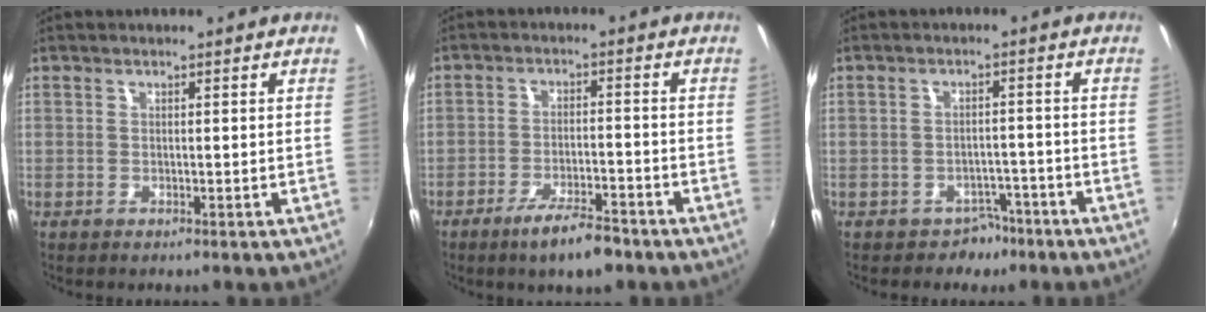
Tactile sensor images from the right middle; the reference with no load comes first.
{"total": 7.6, "force": [-5.5, 1.7, 5.0], "torque": [-0.103, -0.005, -0.087]}
{"total": 3.8, "force": [-2.8, 2.5, 0.5], "torque": [-0.009, 0.015, -0.035]}